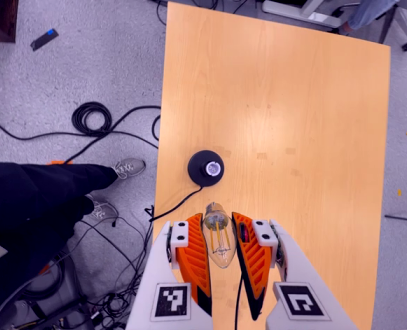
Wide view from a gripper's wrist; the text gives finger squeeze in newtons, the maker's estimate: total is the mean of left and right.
{"total": 21.3, "left": 24.1, "right": 18.4}